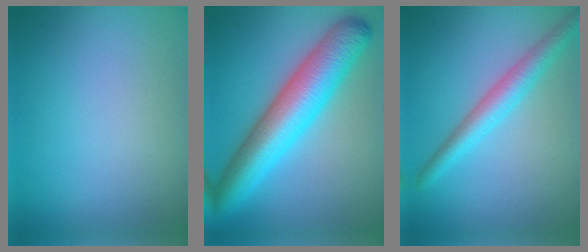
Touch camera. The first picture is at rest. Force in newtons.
{"total": 8.9, "press": 8.9, "slide": 0.2}
{"total": 3.4, "press": 3.4, "slide": 0.1}